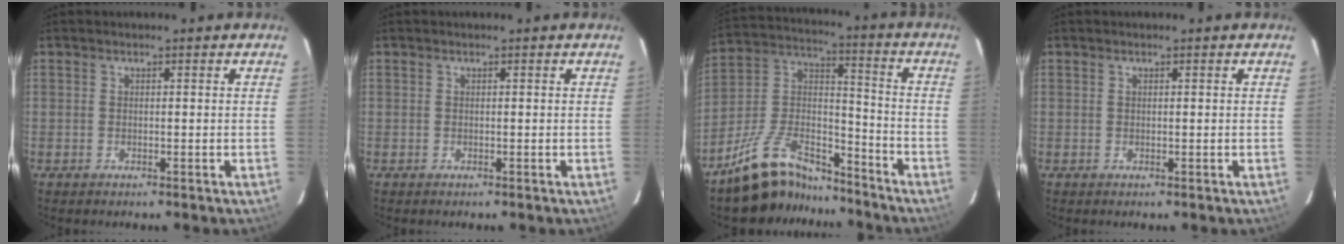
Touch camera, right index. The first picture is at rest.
{"total": 0.0}
{"total": 16.2, "force": [-13.0, 6.6, 7.2], "torque": [-0.156, 0.040, -0.217]}
{"total": 0.0}